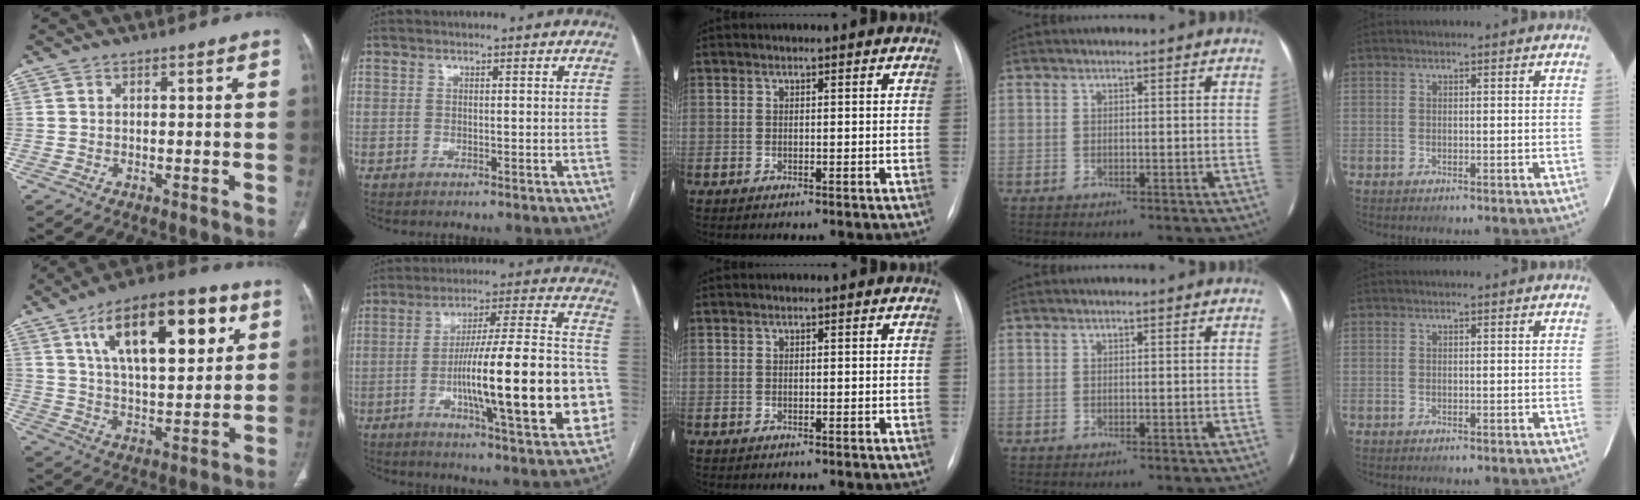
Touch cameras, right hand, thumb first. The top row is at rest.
{"thumb": {"total": 22.1, "force": [8.9, 9.5, 17.8], "torque": [-0.255, -0.016, 0.146]}, "index": {"total": 24.2, "force": [-5.0, 3.2, 23.4], "torque": [-0.318, 0.012, -0.072]}}